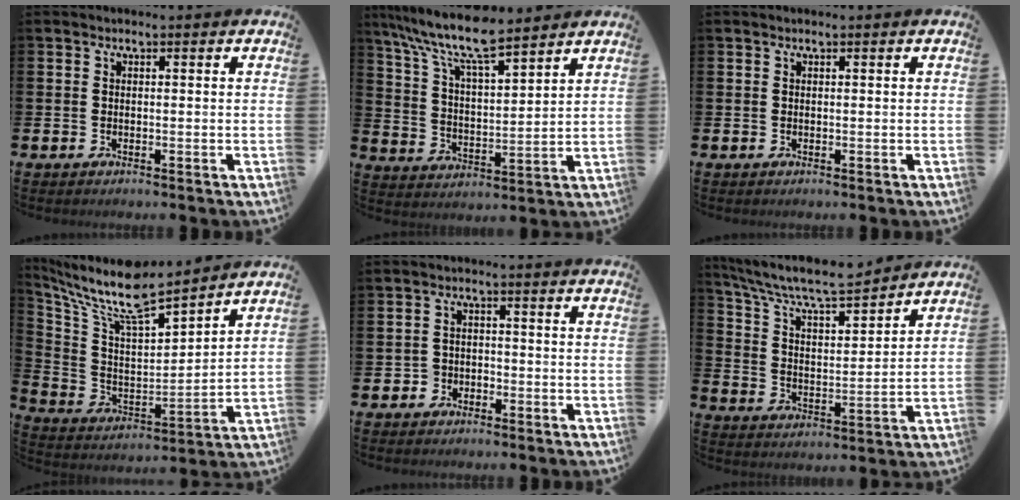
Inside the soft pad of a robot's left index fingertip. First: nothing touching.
{"total": 9.9, "force": [8.6, 1.3, 4.7], "torque": [-0.126, -0.038, 0.151]}
{"total": 0.0}
{"total": 10.4, "force": [9.2, 2.0, 4.5], "torque": [-0.124, -0.062, 0.153]}
{"total": 2.1, "force": [-1.6, 1.4, -0.1], "torque": [-0.012, 0.005, -0.036]}
{"total": 8.0, "force": [7.5, 1.2, 2.6], "torque": [-0.089, -0.051, 0.129]}